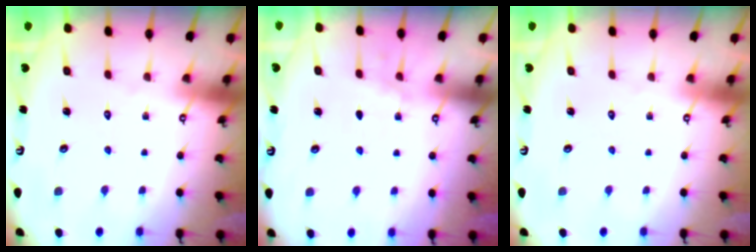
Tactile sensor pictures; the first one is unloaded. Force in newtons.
{"total": 2.9, "press": 2.7, "slide": 1.1}
{"total": 0.0}